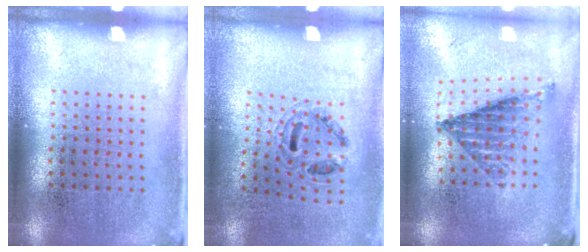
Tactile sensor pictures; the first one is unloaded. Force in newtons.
{"total": 1.0, "press": 0.8, "slide": 0.5}
{"total": 0.8, "press": 0.8, "slide": 0.2}